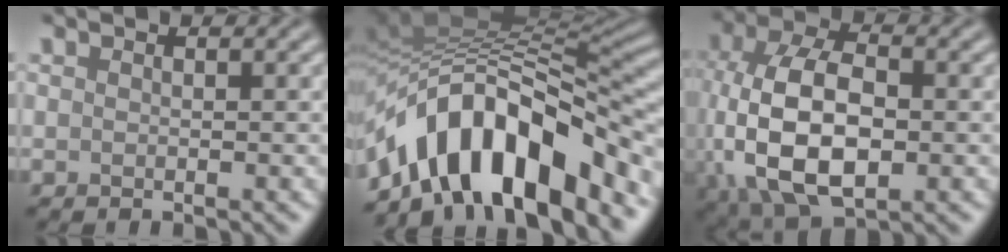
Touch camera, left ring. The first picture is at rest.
{"total": 13.1, "force": [-6.9, 5.4, 9.7], "torque": [-0.141, 0.013, -0.124]}
{"total": 11.9, "force": [-1.1, 6.9, 9.6], "torque": [-0.210, -0.005, -0.018]}